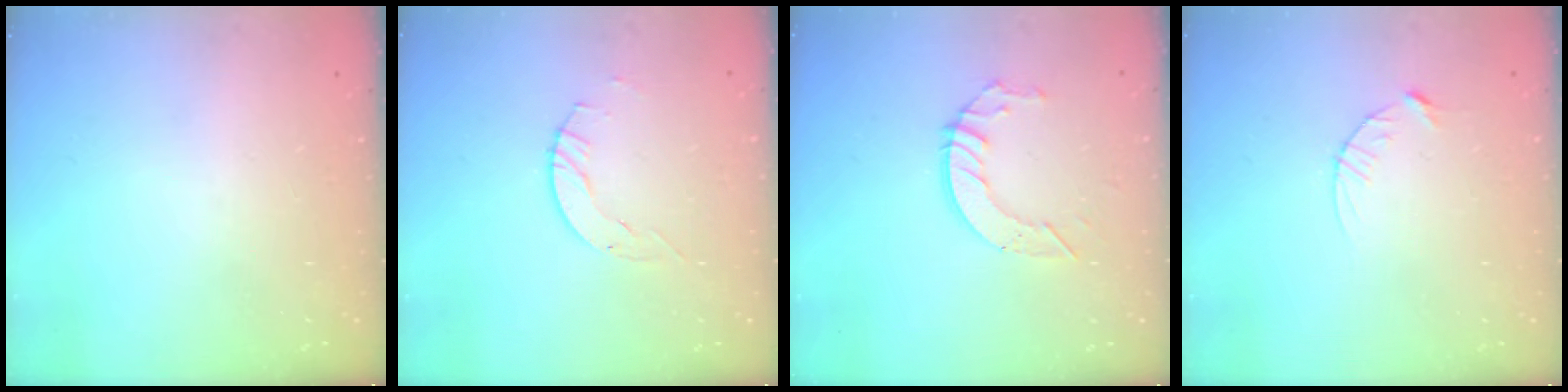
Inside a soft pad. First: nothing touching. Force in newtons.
{"total": 3.7, "press": 3.7, "slide": 0.5}
{"total": 6.7, "press": 6.7, "slide": 0.3}
{"total": 3.8, "press": 3.8, "slide": 0.4}